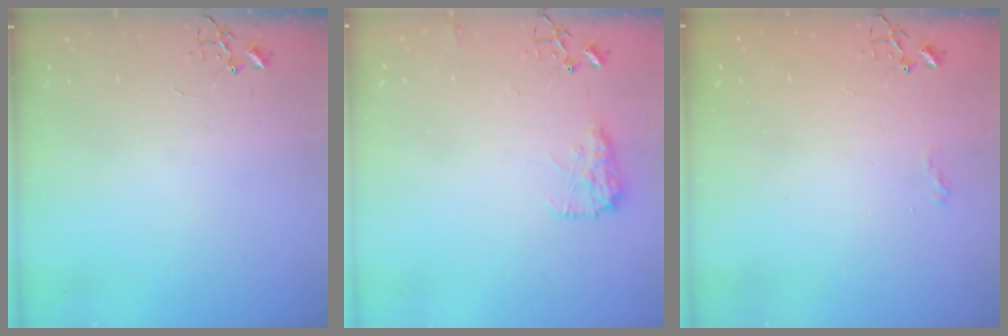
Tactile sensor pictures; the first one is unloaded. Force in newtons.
{"total": 9.8, "press": 9.8, "slide": 0.2}
{"total": 5.9, "press": 5.9, "slide": 0.8}